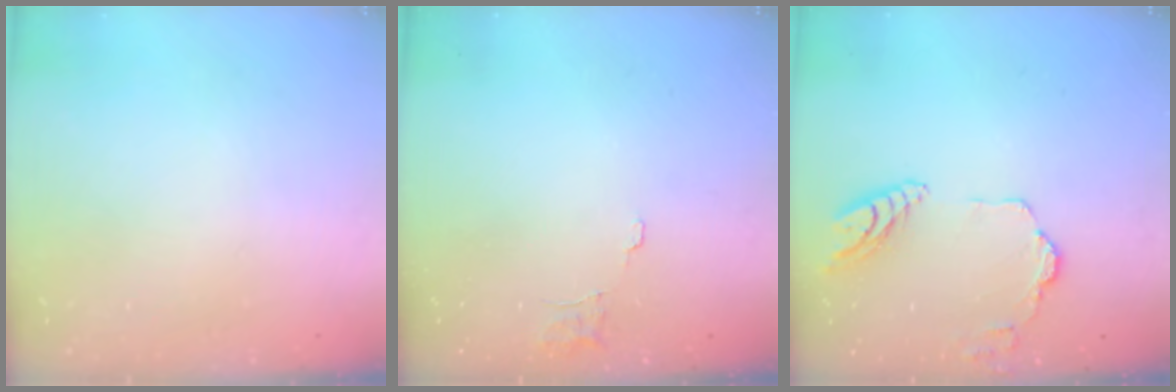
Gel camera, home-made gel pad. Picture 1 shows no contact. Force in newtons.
{"total": 4.8, "press": 4.8, "slide": 0.3}
{"total": 12.1, "press": 12.0, "slide": 1.5}